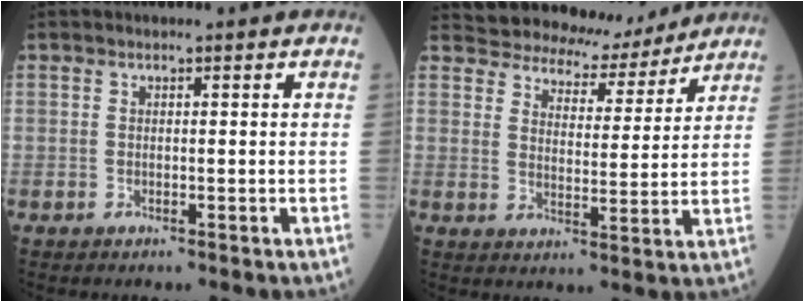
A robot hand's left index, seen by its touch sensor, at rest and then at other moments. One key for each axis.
{"total": 12.4, "fx": 11.7, "fy": 3.6, "fz": 1.9, "tx": -0.022, "ty": 0.003, "tz": 0.156}